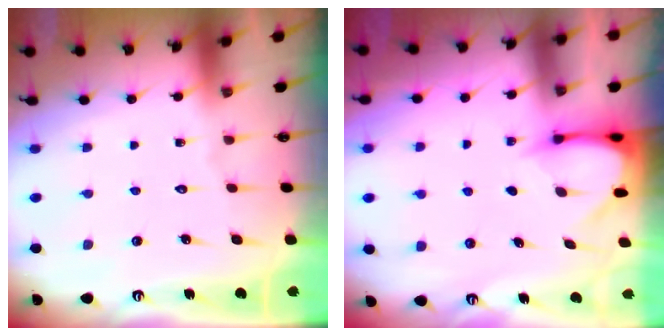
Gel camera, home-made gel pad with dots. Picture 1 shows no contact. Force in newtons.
{"total": 3.7, "press": 3.7, "slide": 0.3}